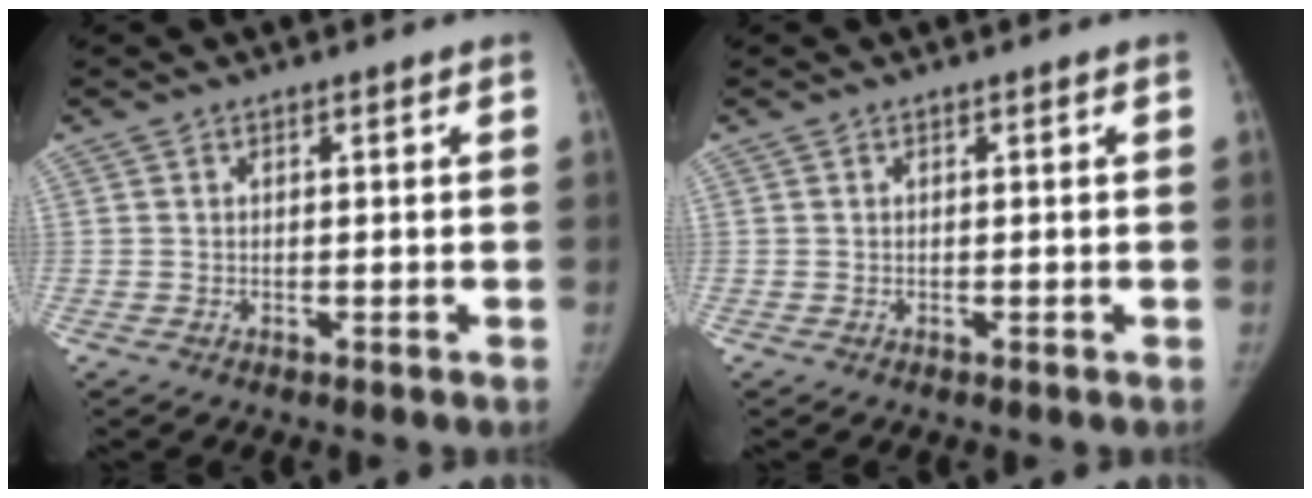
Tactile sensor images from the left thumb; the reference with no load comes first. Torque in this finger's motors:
{"motor_torque": [0.00, 0.00, 0.18, -0.14, 0.01]}